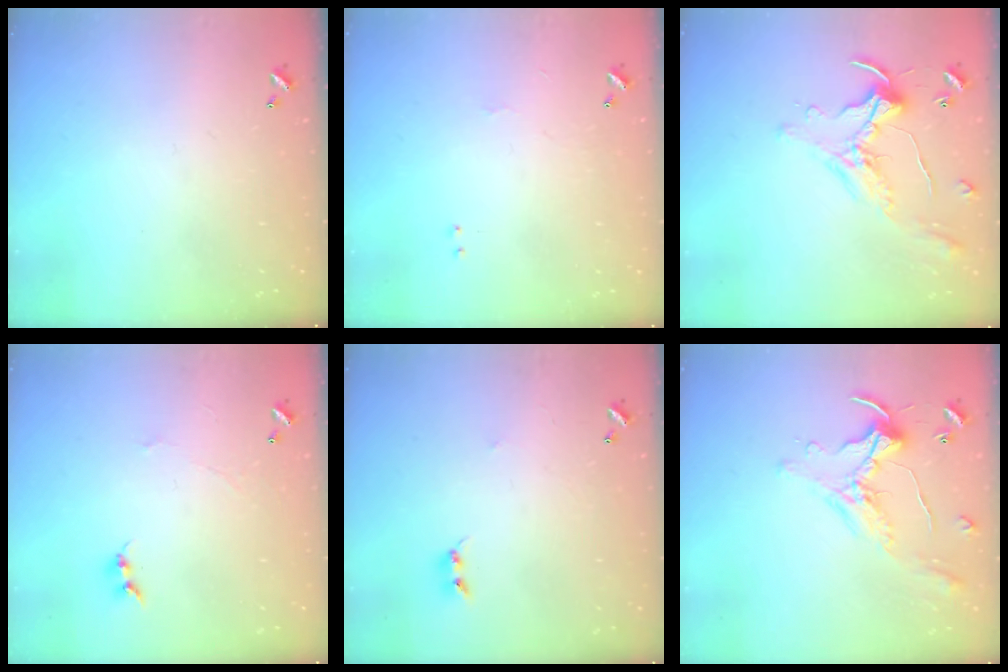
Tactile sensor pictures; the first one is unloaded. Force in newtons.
{"total": 1.8, "press": 1.8, "slide": 0.6}
{"total": 0.7, "press": 0.5, "slide": 0.4}
{"total": 0.6, "press": 0.3, "slide": 0.5}
{"total": 2.7, "press": 2.7, "slide": 0.3}
{"total": 0.7, "press": 0.5, "slide": 0.4}